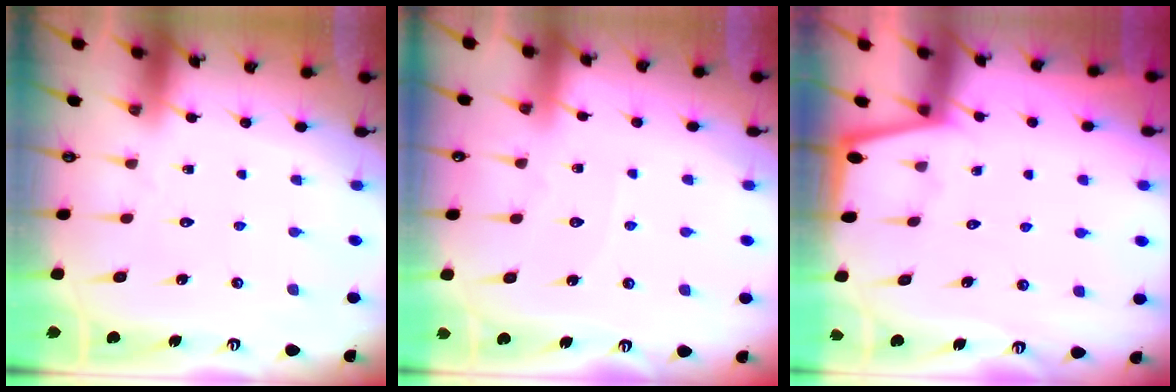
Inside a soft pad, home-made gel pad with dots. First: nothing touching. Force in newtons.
{"total": 3.9, "press": 3.9, "slide": 0.6}
{"total": 1.3, "press": 1.2, "slide": 0.2}